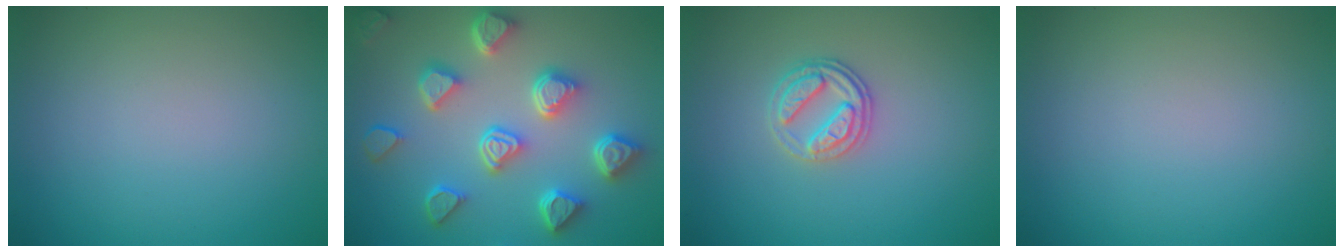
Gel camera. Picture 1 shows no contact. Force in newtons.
{"total": 6.9, "press": 5.6, "slide": 4.0}
{"total": 2.6, "press": 2.5, "slide": 0.8}
{"total": 0.0}